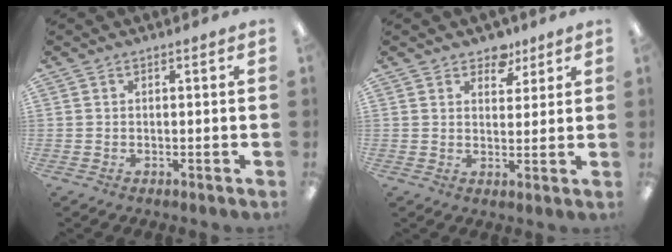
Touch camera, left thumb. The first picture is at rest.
{"total": 6.2, "force": [4.5, 3.8, 1.9], "torque": [-0.013, -0.022, 0.077]}